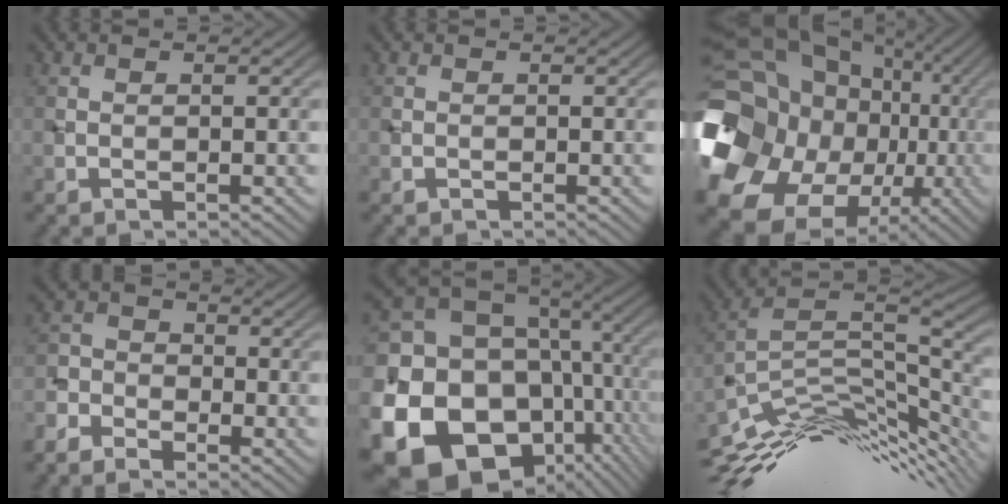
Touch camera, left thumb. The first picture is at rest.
{"total": 0.5, "force": [-0.2, 0.5, 0.0], "torque": [0.003, -0.003, -0.005]}
{"total": 22.5, "force": [-4.6, 18.4, 12.1], "torque": [-0.282, -0.022, -0.095]}
{"total": 4.5, "force": [-3.8, 1.9, 1.4], "torque": [-0.034, -0.004, -0.089]}
{"total": 23.5, "force": [-3.9, 19.0, 13.4], "torque": [-0.314, -0.025, -0.060]}
{"total": 13.6, "force": [-6.8, 4.4, 10.9], "torque": [-0.220, -0.001, -0.118]}